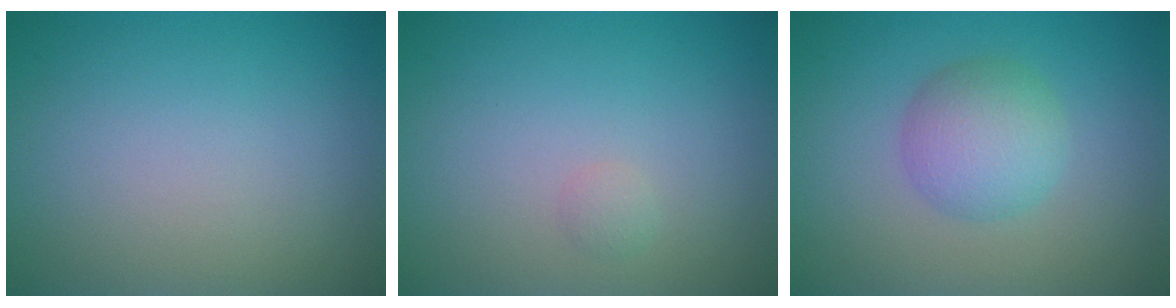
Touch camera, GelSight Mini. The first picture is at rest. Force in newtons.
{"total": 0.6, "press": 0.6, "slide": 0.1}
{"total": 3.9, "press": 3.9, "slide": 0.1}